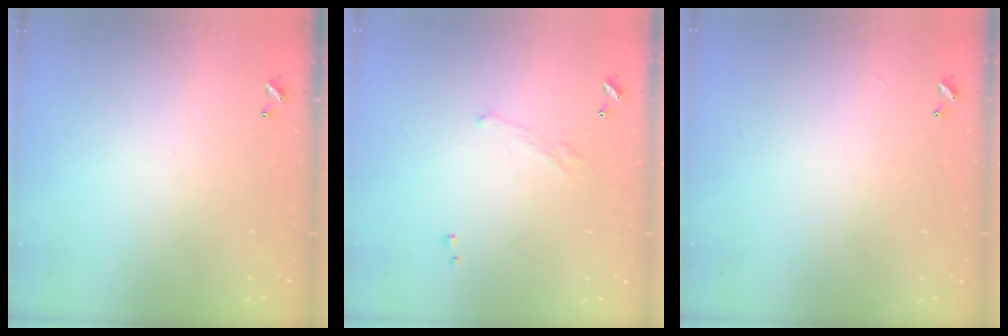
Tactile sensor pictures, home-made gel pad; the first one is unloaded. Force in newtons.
{"total": 1.9, "press": 1.7, "slide": 0.8}
{"total": 2.6, "press": 2.6, "slide": 0.3}